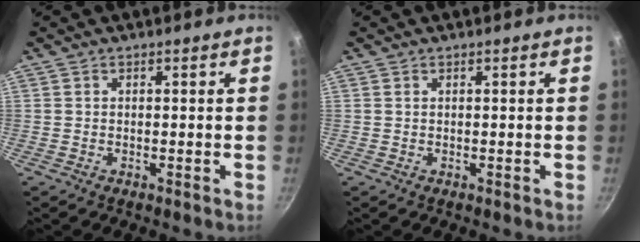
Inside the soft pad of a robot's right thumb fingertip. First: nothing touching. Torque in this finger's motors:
{"motor_torque": [0.63, 0.39, 0.18, -0.64, 0.03]}